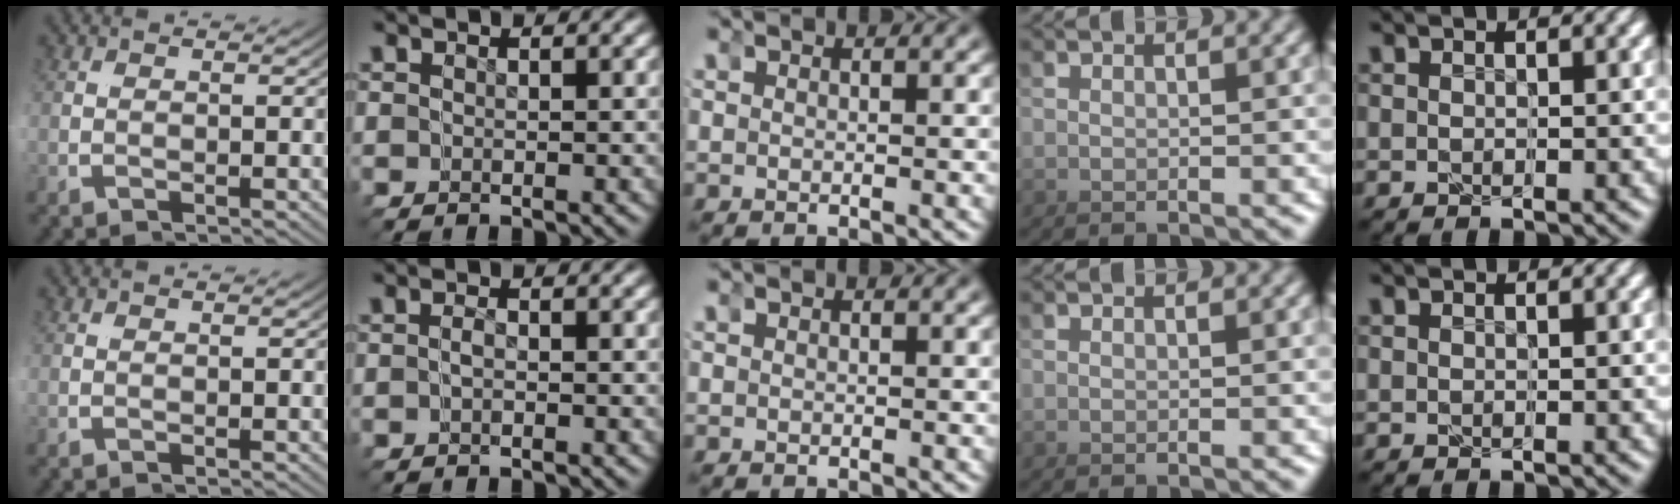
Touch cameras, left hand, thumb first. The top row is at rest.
{"index": {"total": 1.2, "force": [-1.0, -0.2, -0.6], "torque": [-0.012, -0.013, -0.010]}}